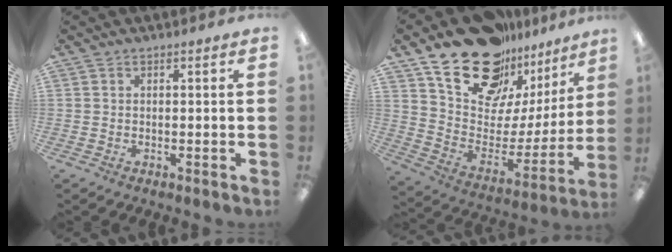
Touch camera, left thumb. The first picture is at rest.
{"total": 24.3, "force": [17.9, 12.9, 10.2], "torque": [-0.175, -0.109, 0.332]}